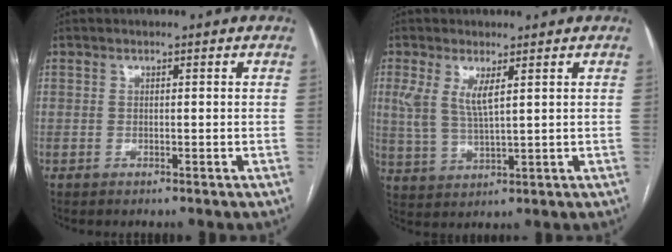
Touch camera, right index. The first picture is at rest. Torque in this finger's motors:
{"motor_torque": [0.84, 0.73, 0.55, 0.15]}